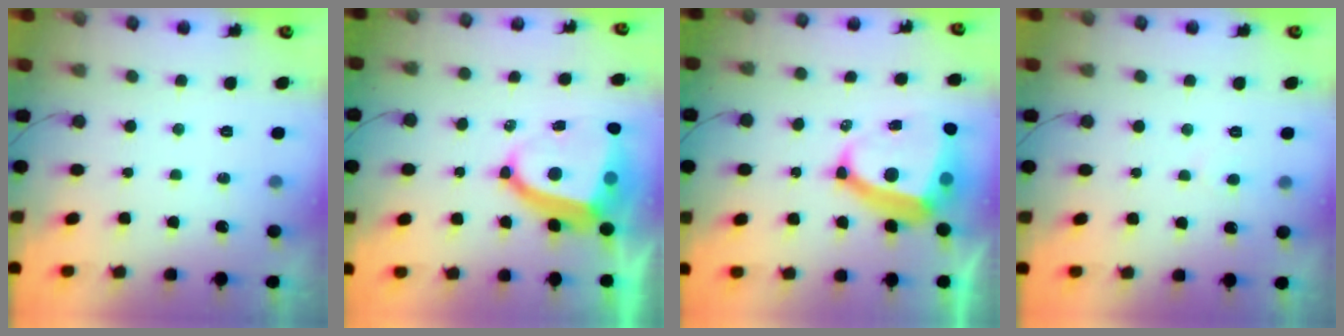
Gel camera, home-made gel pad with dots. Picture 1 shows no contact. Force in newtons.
{"total": 11.0, "press": 10.9, "slide": 1.8}
{"total": 13.1, "press": 13.0, "slide": 1.7}
{"total": 2.8, "press": 2.7, "slide": 0.4}